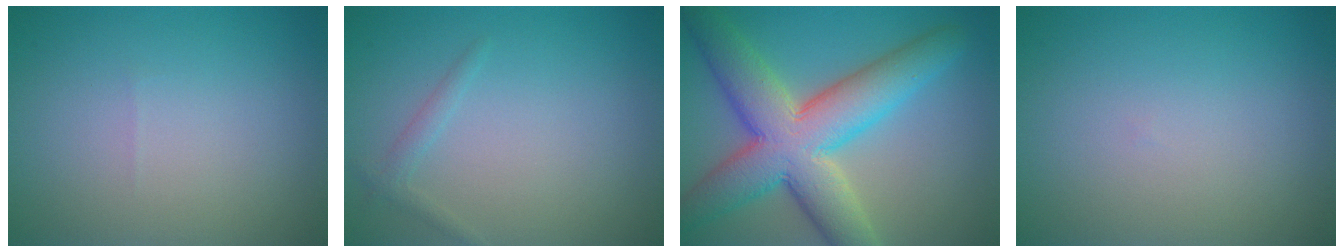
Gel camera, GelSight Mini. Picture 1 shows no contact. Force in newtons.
{"total": 1.1, "press": 1.1, "slide": 0.0}
{"total": 10.6, "press": 10.5, "slide": 0.7}
{"total": 0.0}